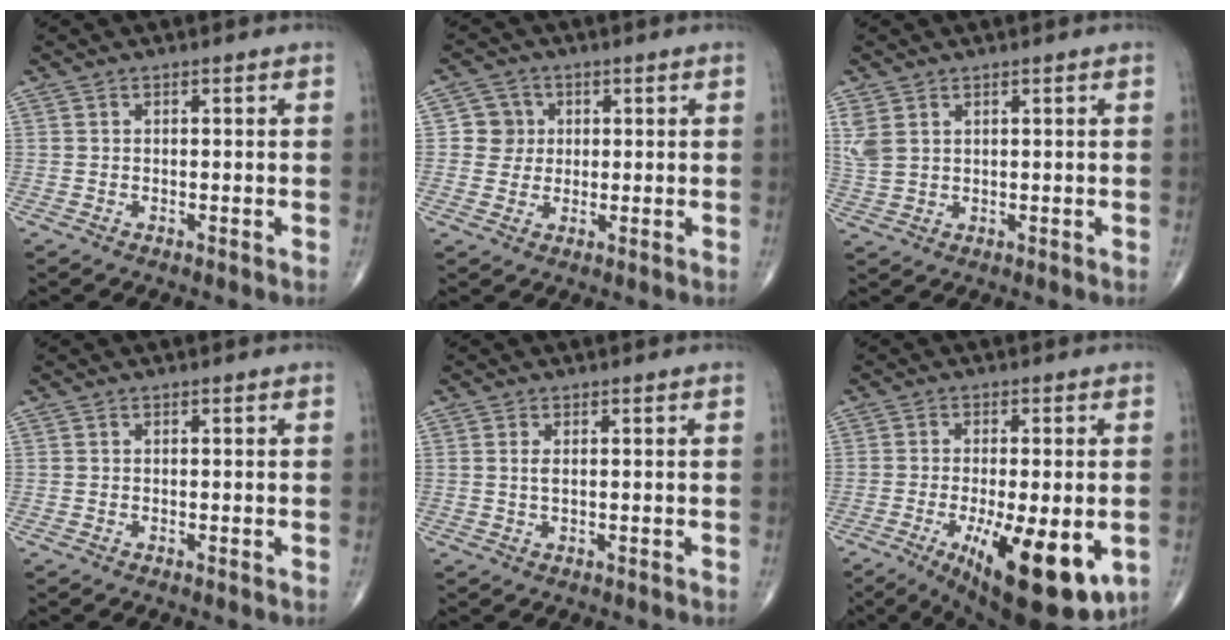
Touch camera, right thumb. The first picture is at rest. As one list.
[{"total": 4.6, "force": [0.7, 4.5, 0.6], "torque": [0.021, 0.005, 0.006]}, {"total": 3.8, "force": [1.7, 2.4, 2.5], "torque": [-0.062, 0.000, 0.045]}, {"total": 0.0}, {"total": 1.4, "force": [0.3, 0.5, 1.3], "torque": [-0.030, -0.002, 0.009]}, {"total": 18.3, "force": [-6.1, 6.4, 16.1], "torque": [-0.209, -0.020, -0.074]}]